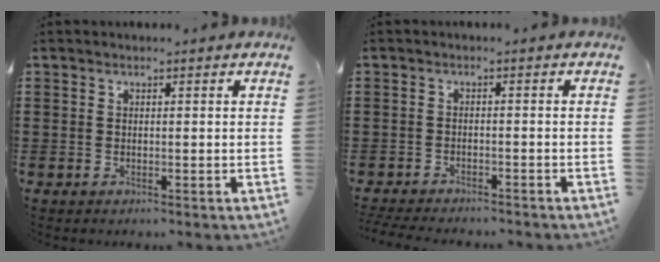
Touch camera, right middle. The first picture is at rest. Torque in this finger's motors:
{"motor_torque": [1.17, -0.38, 0.49, 0.15]}